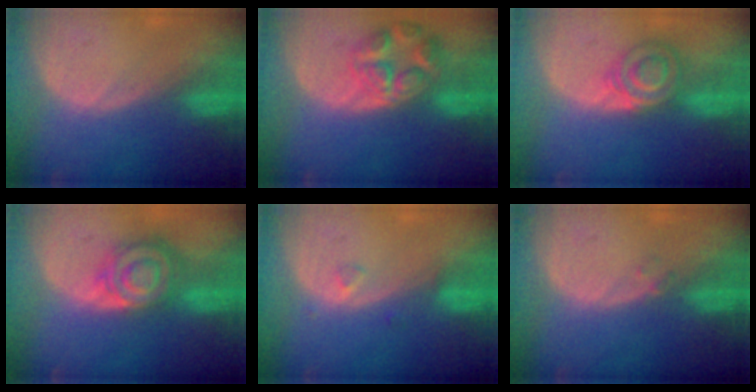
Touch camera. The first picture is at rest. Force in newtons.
{"total": 7.8, "press": 7.0, "slide": 3.5}
{"total": 5.7, "press": 5.6, "slide": 1.0}
{"total": 8.4, "press": 7.2, "slide": 4.3}
{"total": 1.2, "press": 1.2, "slide": 0.1}
{"total": 0.9, "press": 0.9, "slide": 0.2}